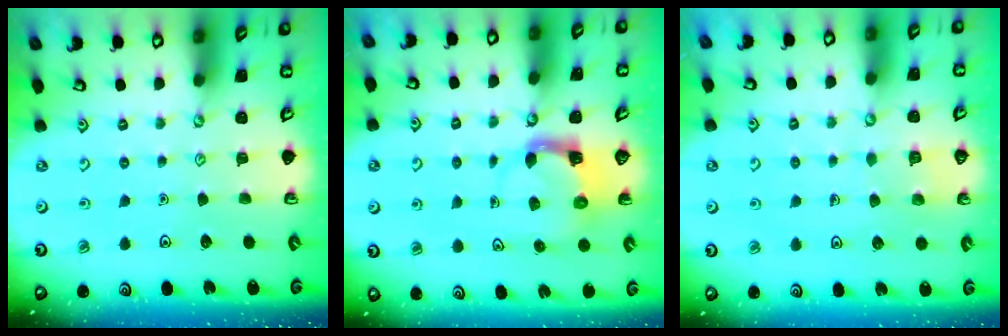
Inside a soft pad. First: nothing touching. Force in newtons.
{"total": 3.9, "press": 3.8, "slide": 0.7}
{"total": 2.9, "press": 2.9, "slide": 0.2}